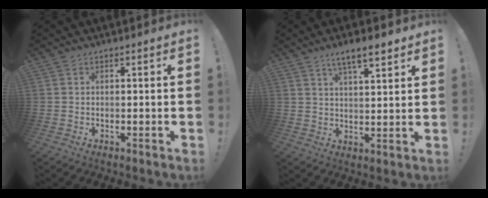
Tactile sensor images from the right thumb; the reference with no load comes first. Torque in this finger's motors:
{"motor_torque": [-0.02, 0.12, 0.66, 0.32, 0.01]}